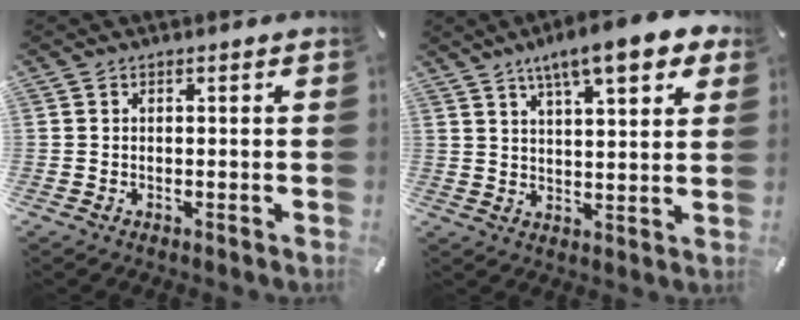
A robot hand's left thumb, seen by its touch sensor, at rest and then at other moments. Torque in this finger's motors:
{"motor_torque": [2.22, 2.32, 1.40, -1.38, 0.34]}